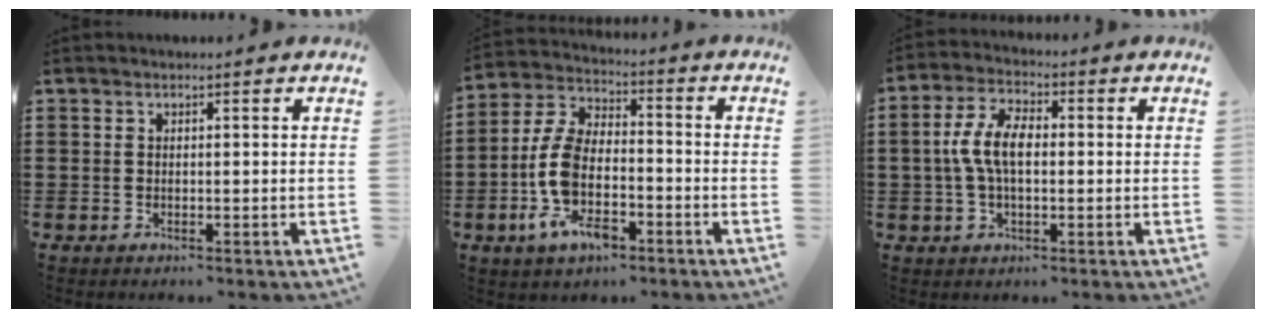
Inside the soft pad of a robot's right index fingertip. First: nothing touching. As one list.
[{"total": 10.3, "force": [-3.2, 5.5, 8.1], "torque": [-0.200, -0.006, -0.066]}, {"total": 7.1, "force": [0.0, 3.4, 6.2], "torque": [-0.151, 0.000, -0.011]}]